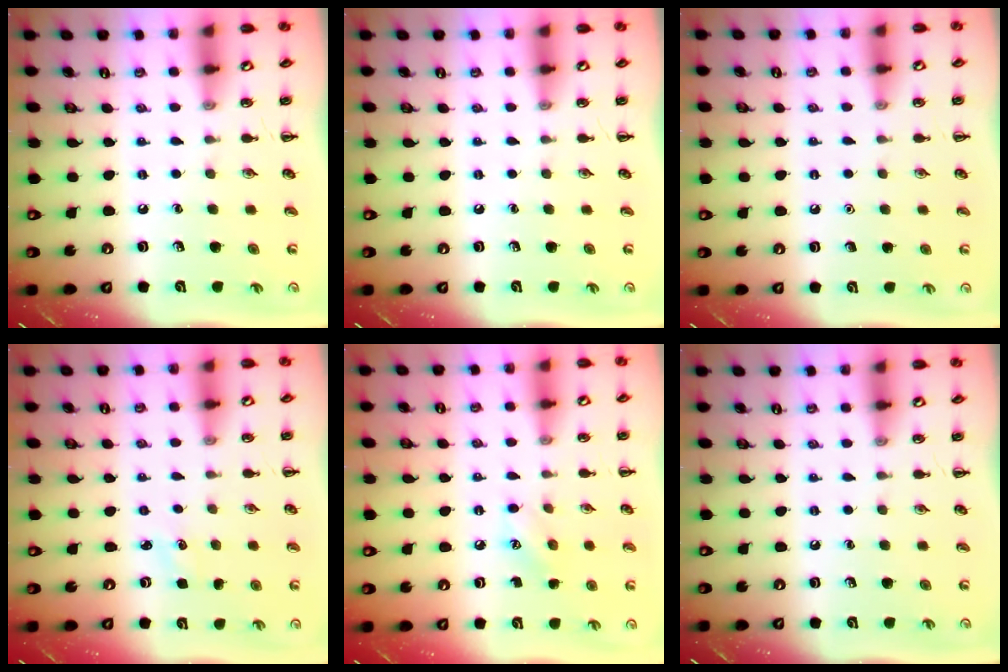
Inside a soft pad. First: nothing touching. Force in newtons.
{"total": 0.0}
{"total": 1.6, "press": 1.5, "slide": 0.1}
{"total": 1.5, "press": 1.4, "slide": 0.4}
{"total": 5.8, "press": 5.7, "slide": 1.3}
{"total": 0.0}